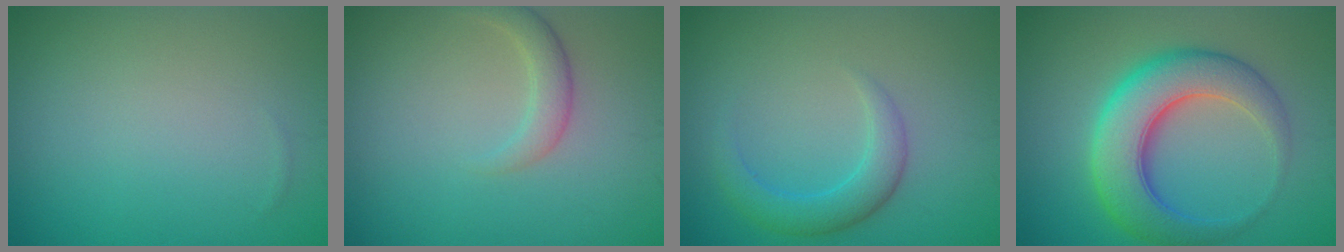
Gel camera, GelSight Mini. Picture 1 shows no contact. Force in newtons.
{"total": 2.0, "press": 2.0, "slide": 0.1}
{"total": 3.0, "press": 3.0, "slide": 0.1}
{"total": 8.1, "press": 8.1, "slide": 0.1}